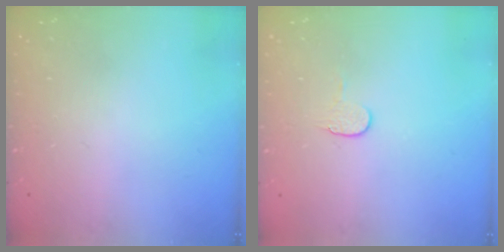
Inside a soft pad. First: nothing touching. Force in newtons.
{"total": 4.1, "press": 4.1, "slide": 0.4}